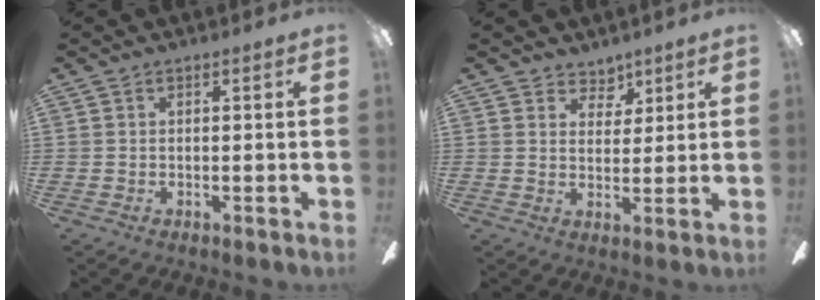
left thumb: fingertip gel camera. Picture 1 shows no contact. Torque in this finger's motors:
{"motor_torque": [0.30, -0.20, -0.33, -0.05, -0.05]}